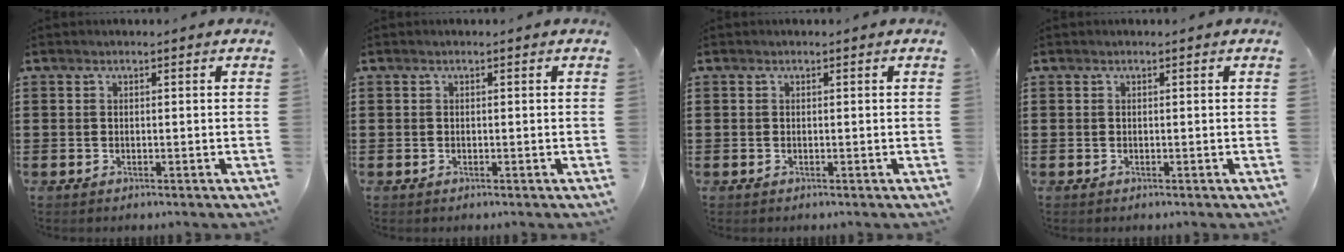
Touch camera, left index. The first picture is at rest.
{"total": 0.0}
{"total": 0.0}
{"total": 0.0}